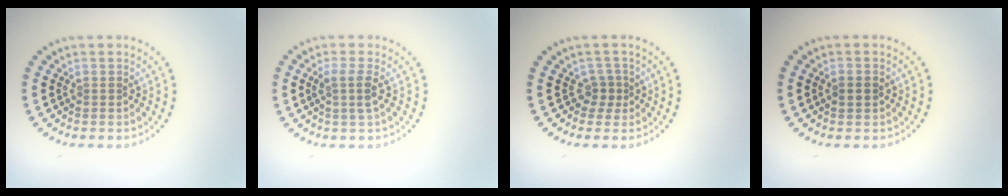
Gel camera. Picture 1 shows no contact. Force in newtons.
{"total": 1.9, "press": 1.5, "slide": 1.2}
{"total": 1.4, "press": 1.1, "slide": 0.9}
{"total": 1.5, "press": 1.5, "slide": 0.0}